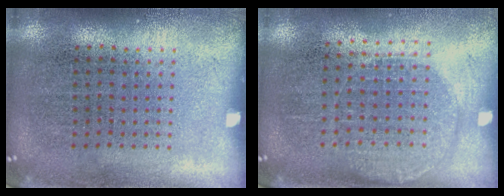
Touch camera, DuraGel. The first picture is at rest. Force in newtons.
{"total": 1.3, "press": 1.2, "slide": 0.5}